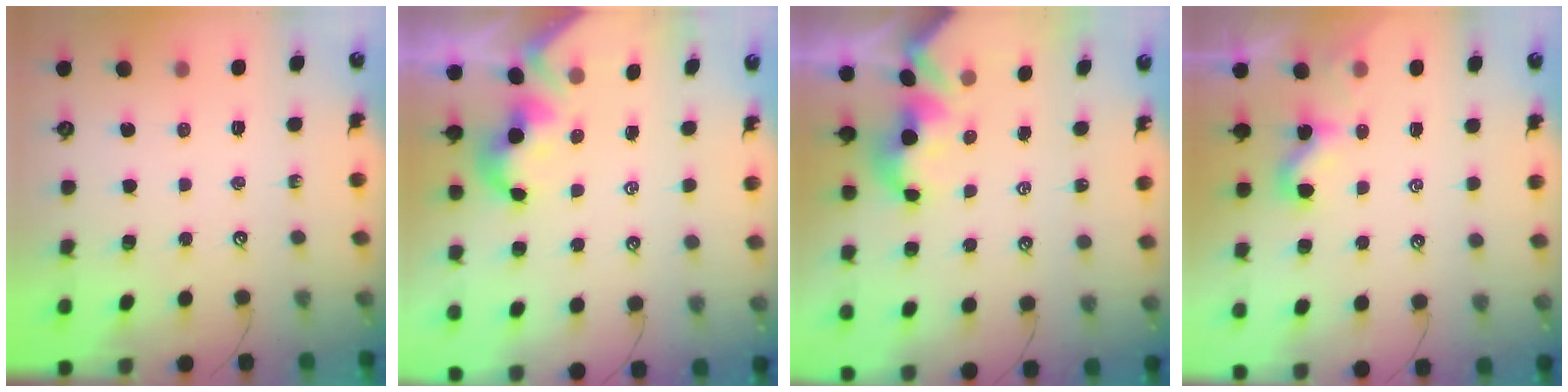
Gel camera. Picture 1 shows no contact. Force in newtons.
{"total": 1.8, "press": 1.7, "slide": 0.5}
{"total": 2.1, "press": 2.1, "slide": 0.2}
{"total": 2.3, "press": 2.3, "slide": 0.2}